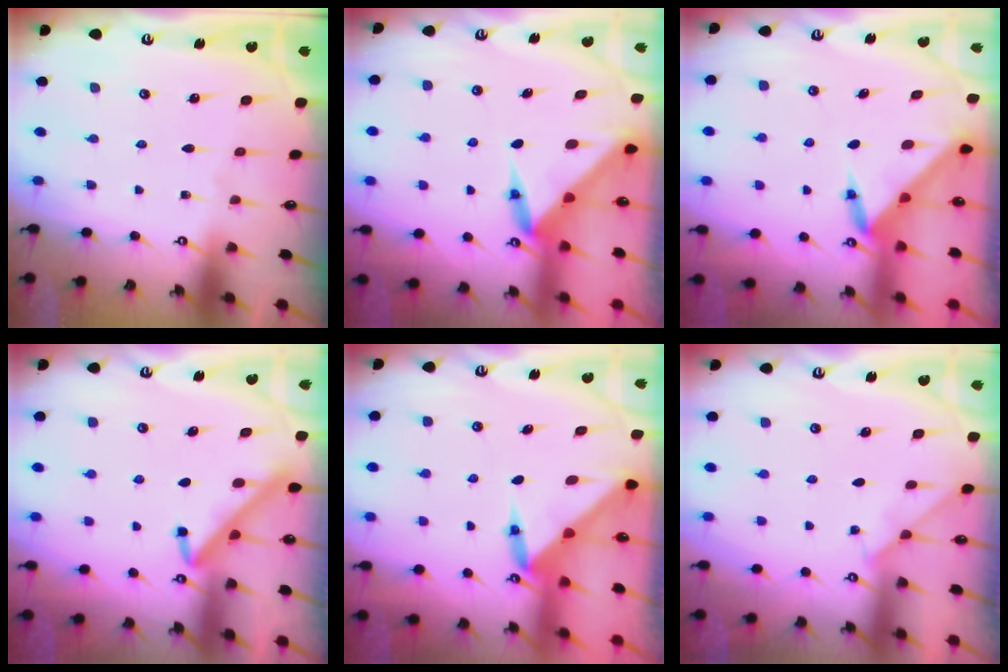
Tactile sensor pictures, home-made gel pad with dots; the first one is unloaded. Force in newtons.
{"total": 4.0, "press": 4.0, "slide": 0.1}
{"total": 3.4, "press": 3.4, "slide": 0.1}
{"total": 5.8, "press": 5.8, "slide": 0.3}
{"total": 3.8, "press": 3.8, "slide": 0.3}
{"total": 2.4, "press": 2.3, "slide": 0.4}